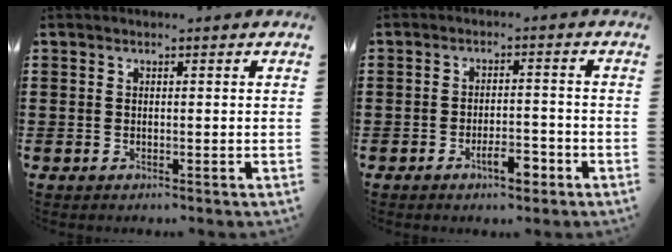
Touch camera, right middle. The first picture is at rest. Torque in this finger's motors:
{"motor_torque": [0.98, 0.05, 0.26, 0.06]}